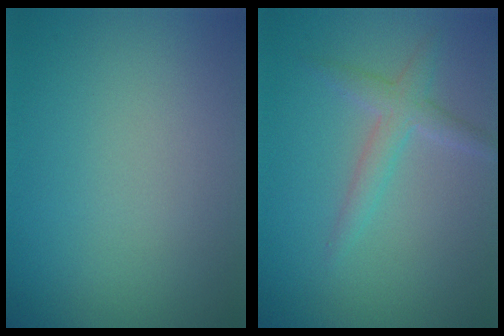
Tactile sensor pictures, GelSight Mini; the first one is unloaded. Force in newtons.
{"total": 2.3, "press": 2.3, "slide": 0.0}